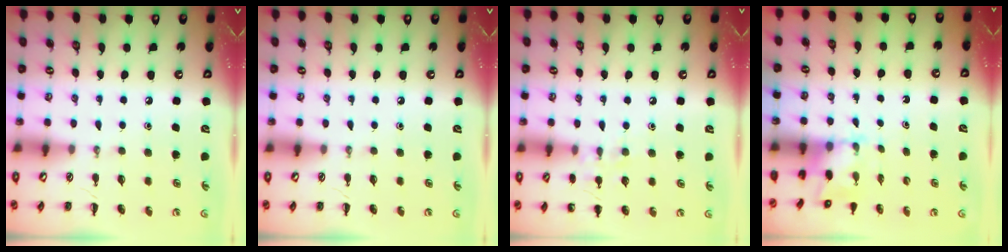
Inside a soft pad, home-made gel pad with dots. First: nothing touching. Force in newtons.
{"total": 0.0}
{"total": 7.6, "press": 7.3, "slide": 2.1}
{"total": 2.4, "press": 2.3, "slide": 0.8}